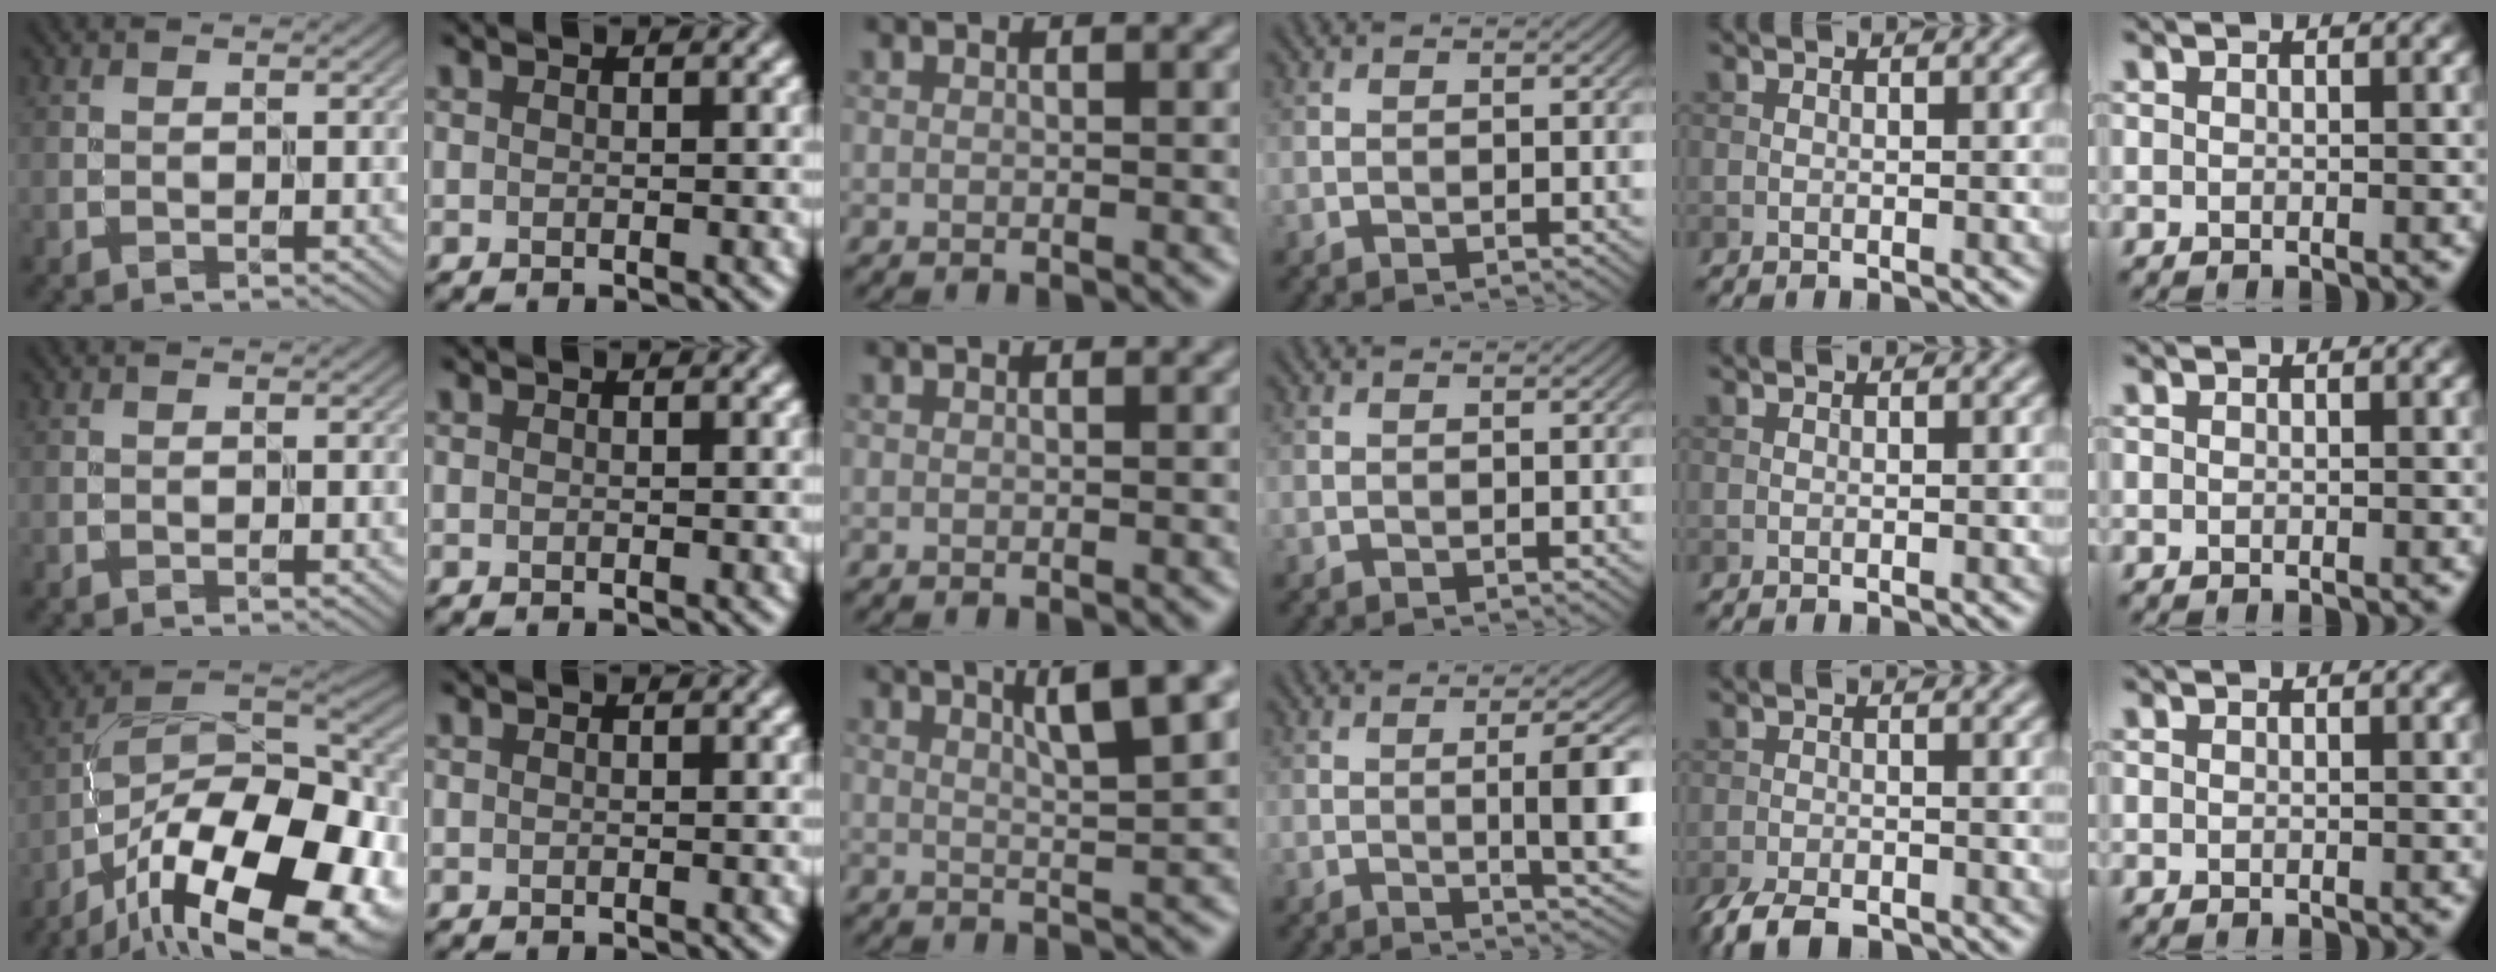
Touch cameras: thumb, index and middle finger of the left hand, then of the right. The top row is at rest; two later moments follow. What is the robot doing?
{"motion": "screw", "object": "medicine bottle"}